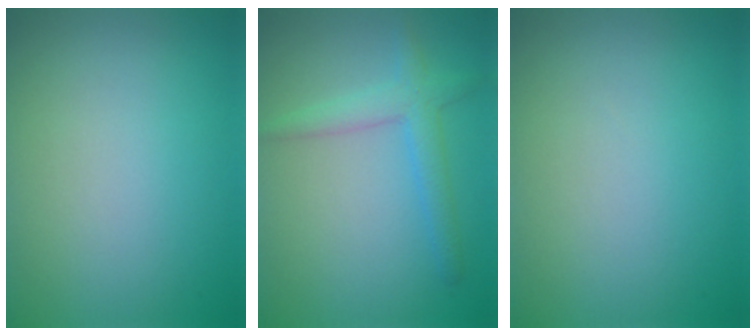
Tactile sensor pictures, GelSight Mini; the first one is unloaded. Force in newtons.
{"total": 2.8, "press": 2.8, "slide": 0.2}
{"total": 0.0}